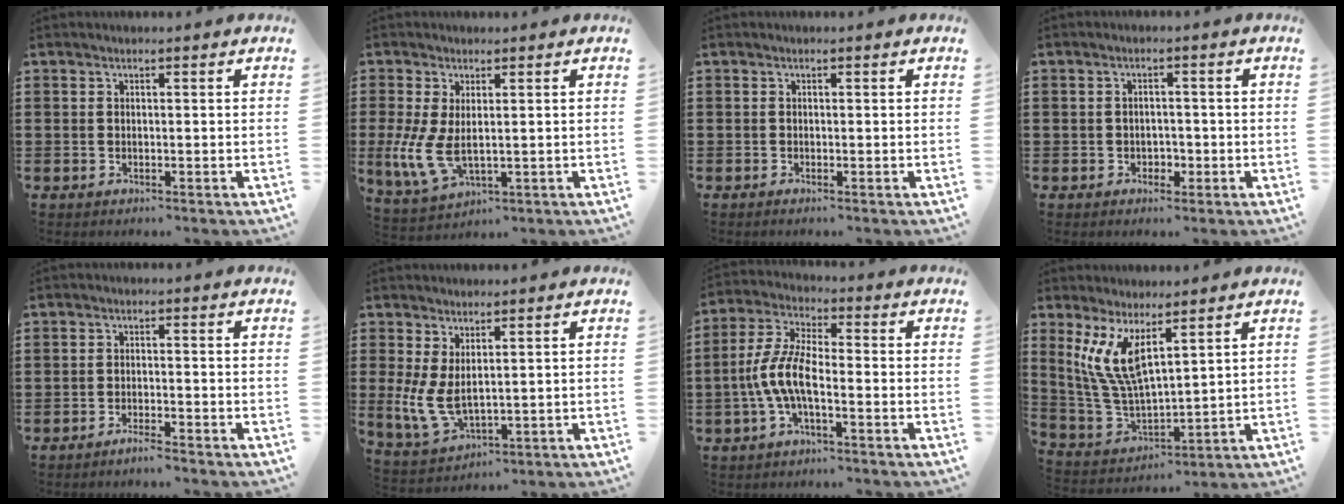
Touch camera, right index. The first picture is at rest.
{"total": 6.6, "force": [0.3, 3.4, 5.6], "torque": [-0.142, -0.010, 0.004]}
{"total": 0.0}
{"total": 1.8, "force": [-0.6, 1.6, 0.6], "torque": [-0.017, 0.003, -0.015]}
{"total": 2.0, "force": [-1.8, 0.0, 0.7], "torque": [-0.014, 0.001, -0.034]}
{"total": 5.9, "force": [1.1, 3.1, 4.9], "torque": [-0.131, -0.009, 0.018]}
{"total": 7.3, "force": [-2.5, 2.5, 6.4], "torque": [-0.160, -0.011, -0.053]}
{"total": 8.9, "force": [4.1, 3.0, 7.3], "torque": [-0.182, -0.024, 0.071]}